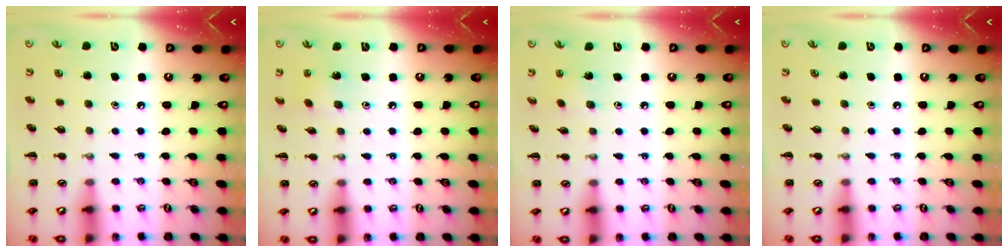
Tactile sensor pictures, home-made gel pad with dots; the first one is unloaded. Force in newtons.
{"total": 2.4, "press": 2.2, "slide": 0.7}
{"total": 1.8, "press": 1.7, "slide": 0.7}
{"total": 0.0}